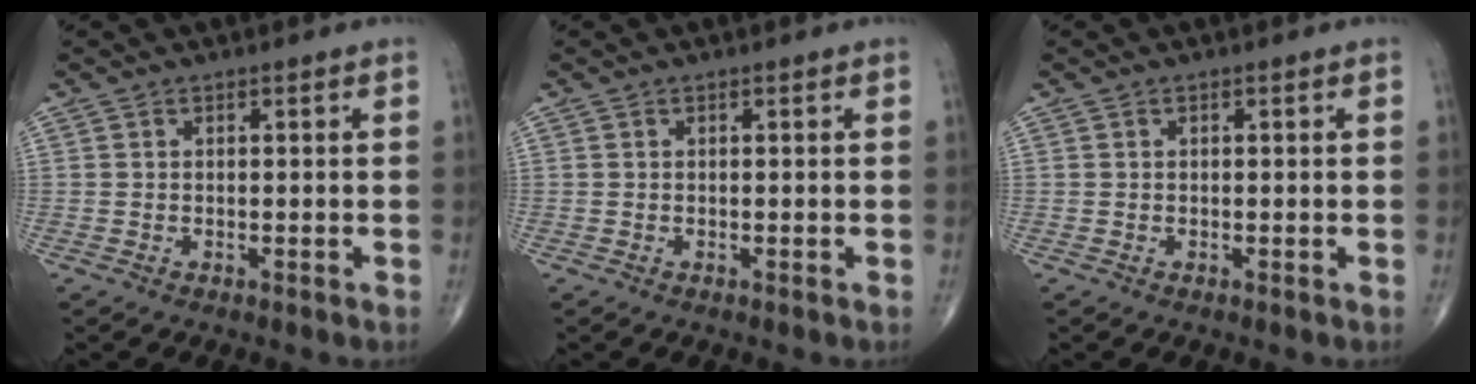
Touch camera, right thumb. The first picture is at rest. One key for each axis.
{"total": 0.0}
{"total": 0.0}